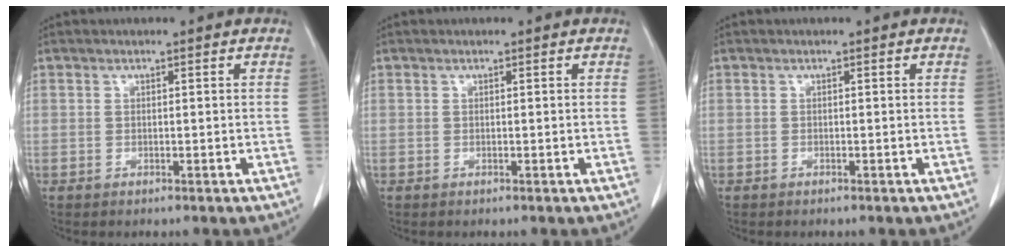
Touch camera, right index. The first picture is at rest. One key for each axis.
{"total": 0.0}
{"total": 0.0}